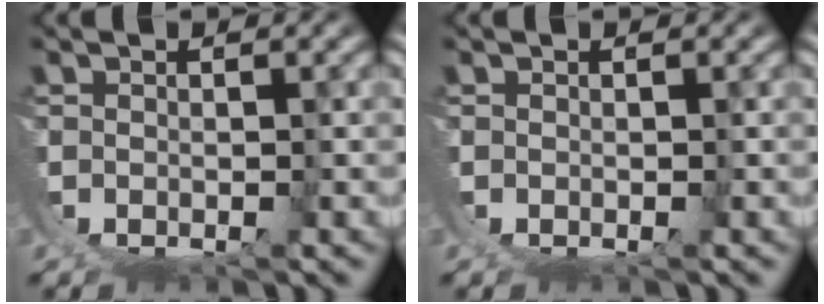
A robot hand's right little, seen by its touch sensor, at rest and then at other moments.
{"total": 0.0}